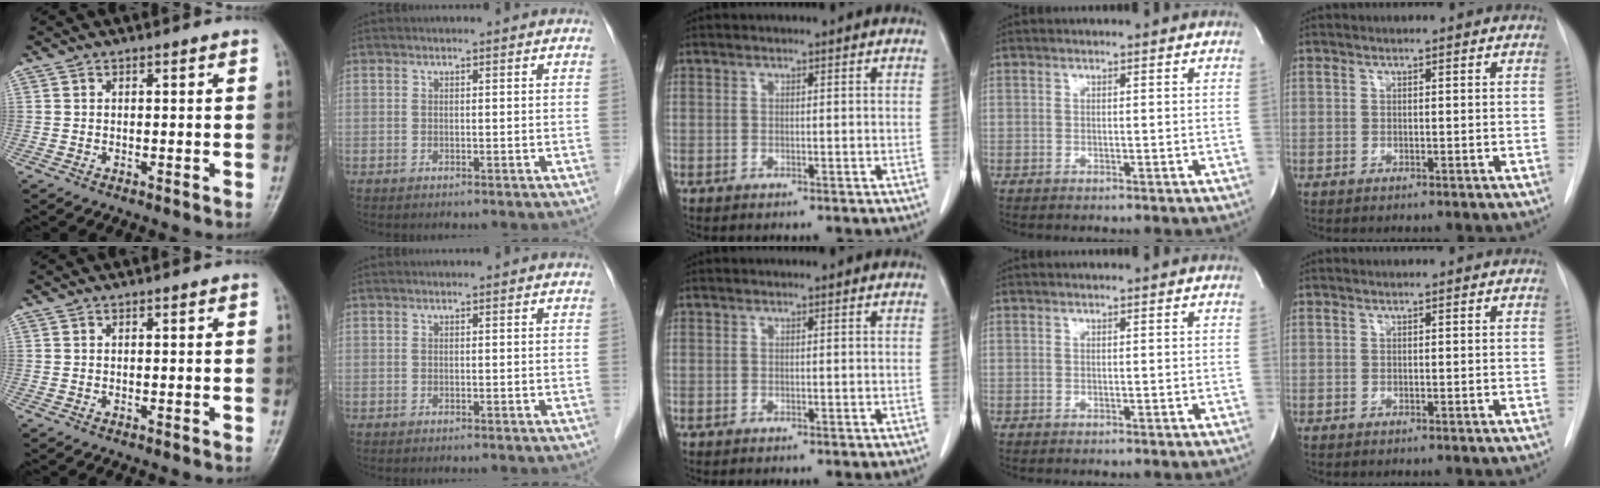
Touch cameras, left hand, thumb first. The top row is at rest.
{}